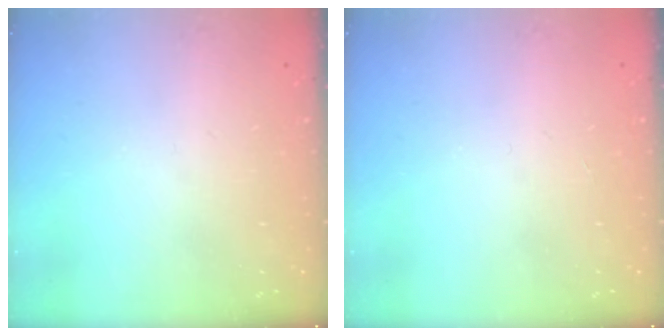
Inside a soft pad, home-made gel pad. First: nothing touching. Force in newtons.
{"total": 0.0}